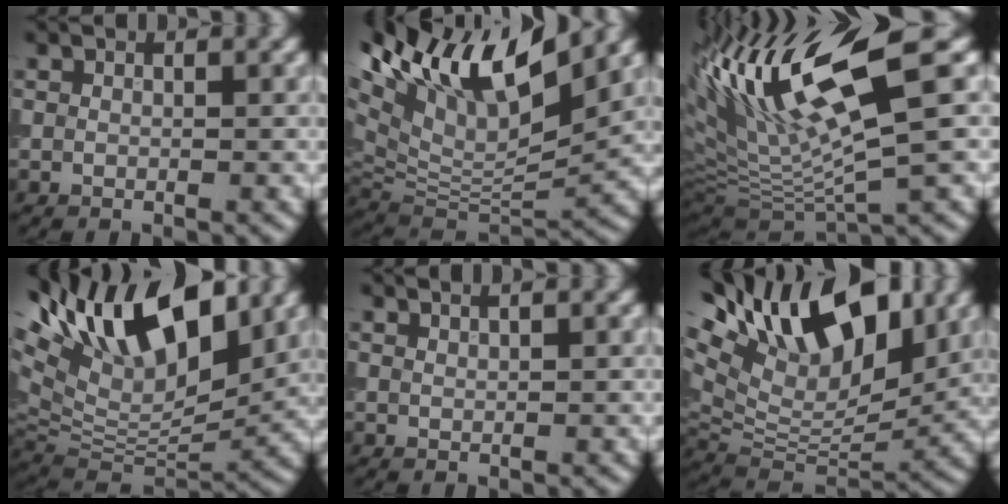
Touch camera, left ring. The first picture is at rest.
{"total": 13.9, "force": [7.5, 6.0, 10.1], "torque": [-0.220, 0.034, 0.143]}
{"total": 13.1, "force": [4.8, 3.2, 11.8], "torque": [-0.224, 0.018, 0.095]}
{"total": 13.4, "force": [7.7, 5.7, 9.4], "torque": [-0.167, 0.034, 0.133]}
{"total": 1.7, "force": [1.2, 0.6, 1.0], "torque": [0.004, 0.004, -0.001]}
{"total": 13.5, "force": [7.9, 6.2, 9.0], "torque": [-0.168, 0.039, 0.134]}